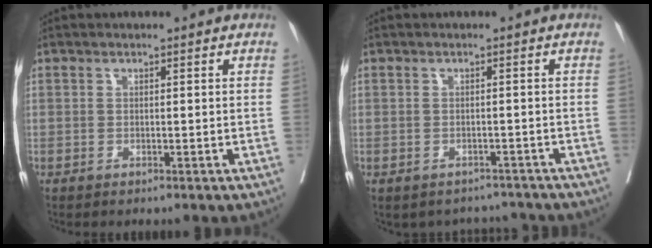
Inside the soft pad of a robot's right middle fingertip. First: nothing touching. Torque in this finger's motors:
{"motor_torque": [0.16, -0.30, -0.05, -0.02]}